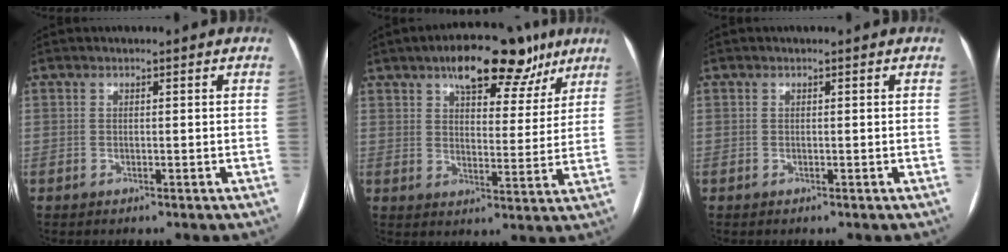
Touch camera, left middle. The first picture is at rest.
{"total": 13.0, "force": [8.7, 5.8, 7.8], "torque": [-0.088, 0.018, 0.120]}
{"total": 0.0}